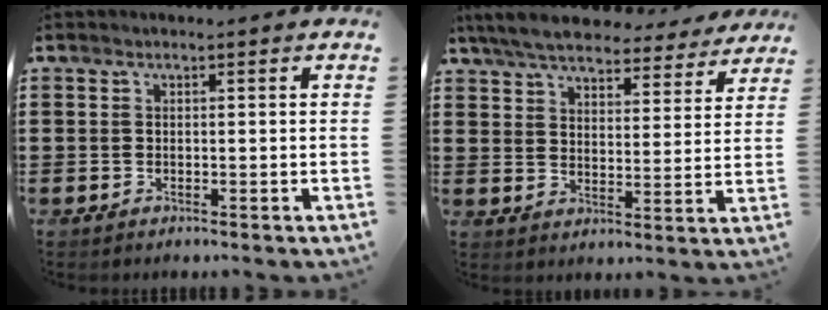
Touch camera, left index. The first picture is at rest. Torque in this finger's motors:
{"motor_torque": [2.14, 0.00, 1.05, 0.21]}